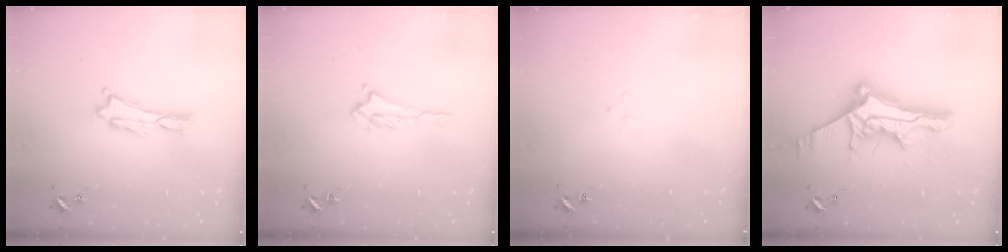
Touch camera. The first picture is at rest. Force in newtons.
{"total": 1.2, "press": 1.1, "slide": 0.5}
{"total": 1.6, "press": 1.6, "slide": 0.1}
{"total": 12.3, "press": 12.2, "slide": 1.0}